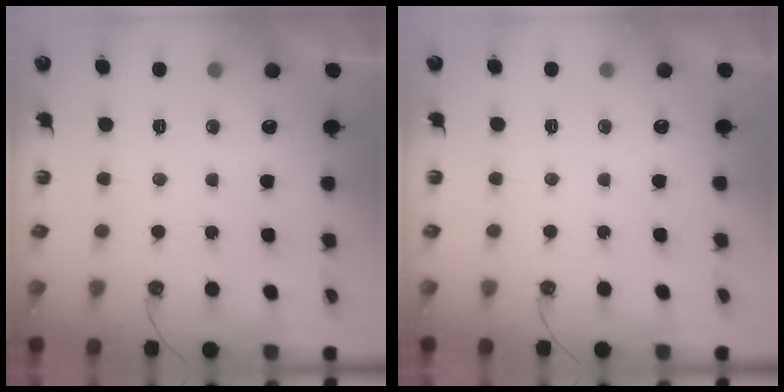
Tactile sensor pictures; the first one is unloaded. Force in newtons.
{"total": 0.0}